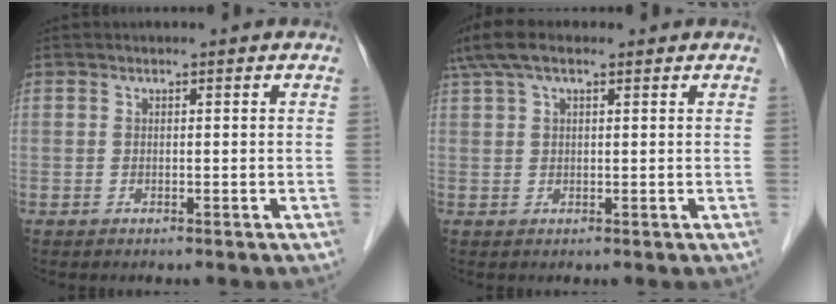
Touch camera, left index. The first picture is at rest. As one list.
[{"total": 6.6, "force": [4.5, 2.3, 4.3], "torque": [-0.101, 0.041, 0.085]}]